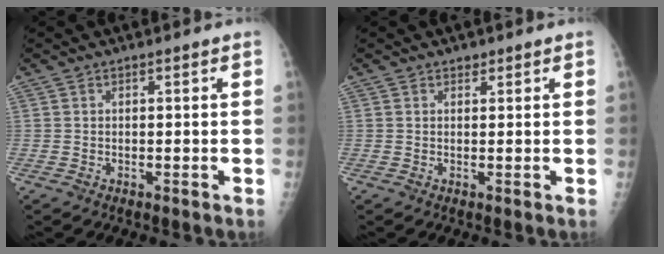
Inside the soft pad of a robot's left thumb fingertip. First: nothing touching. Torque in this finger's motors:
{"motor_torque": [0.03, -0.01, 0.04, 0.03, 0.00]}